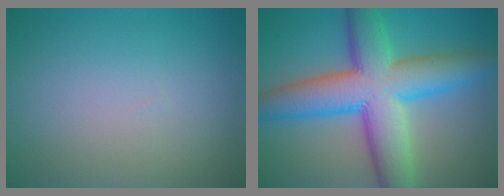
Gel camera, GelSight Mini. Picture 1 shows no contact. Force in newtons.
{"total": 11.3, "press": 11.3, "slide": 0.1}